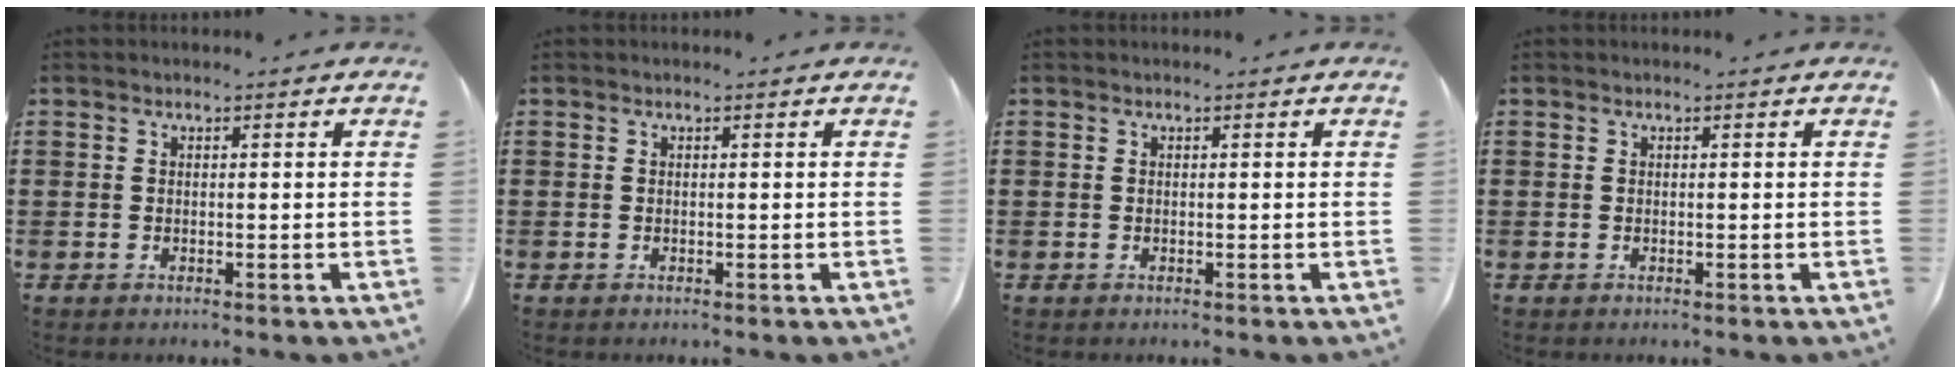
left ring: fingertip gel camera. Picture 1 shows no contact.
{"total": 0.0}
{"total": 0.0}
{"total": 0.0}